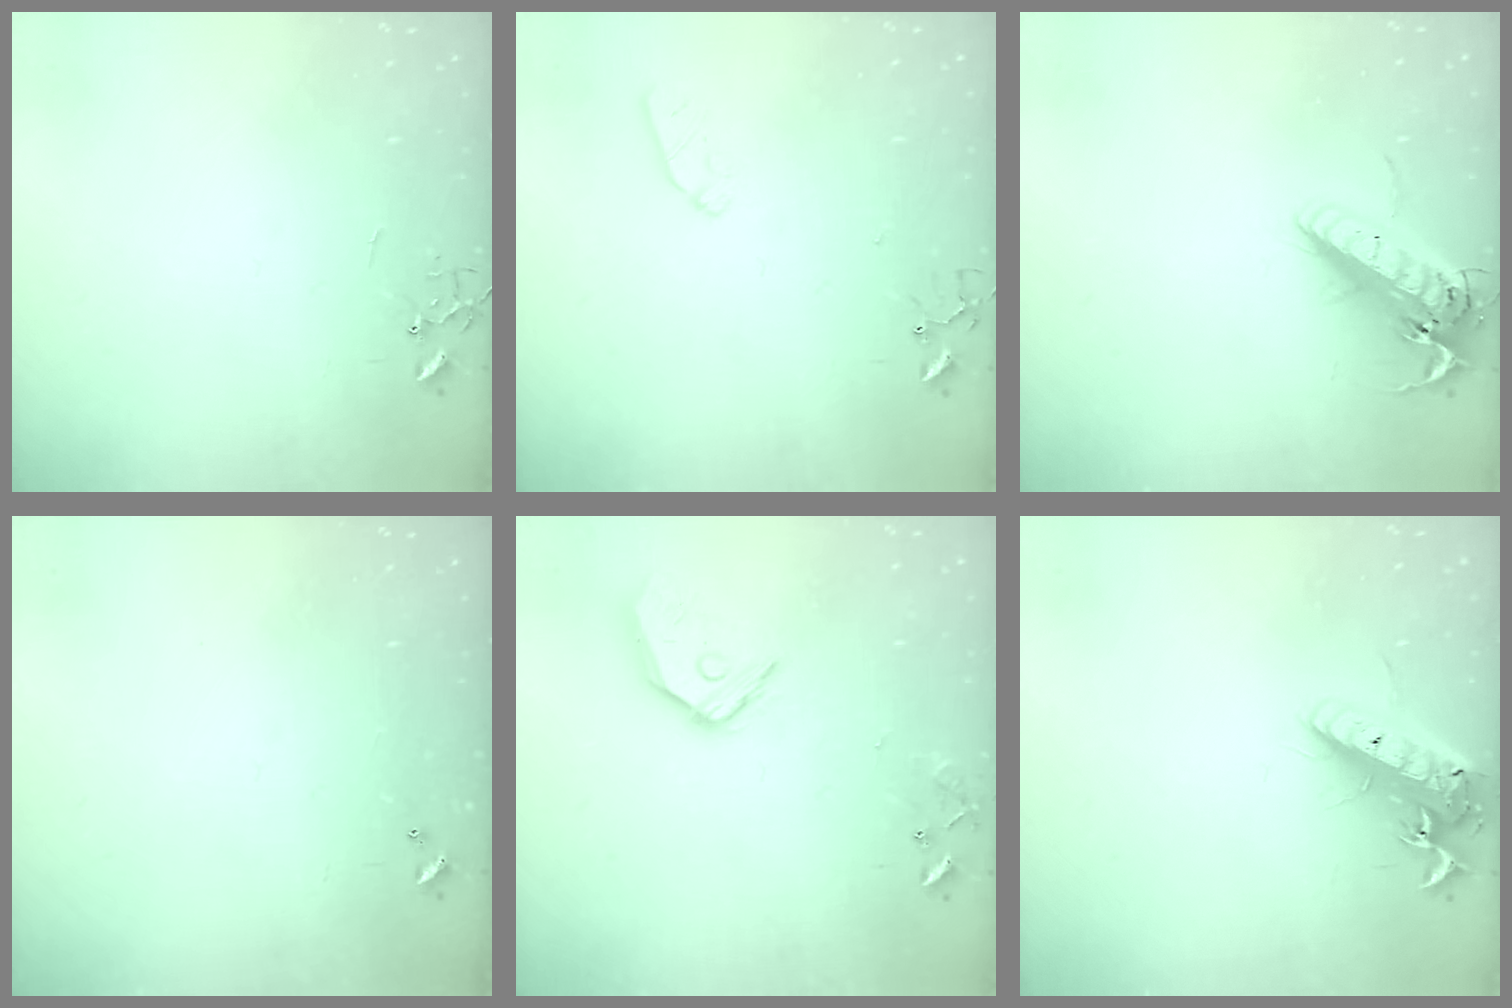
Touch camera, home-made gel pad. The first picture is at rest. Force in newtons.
{"total": 5.9, "press": 5.8, "slide": 0.8}
{"total": 17.8, "press": 17.5, "slide": 3.3}
{"total": 0.0}
{"total": 12.2, "press": 12.2, "slide": 1.1}
{"total": 16.1, "press": 15.8, "slide": 3.2}